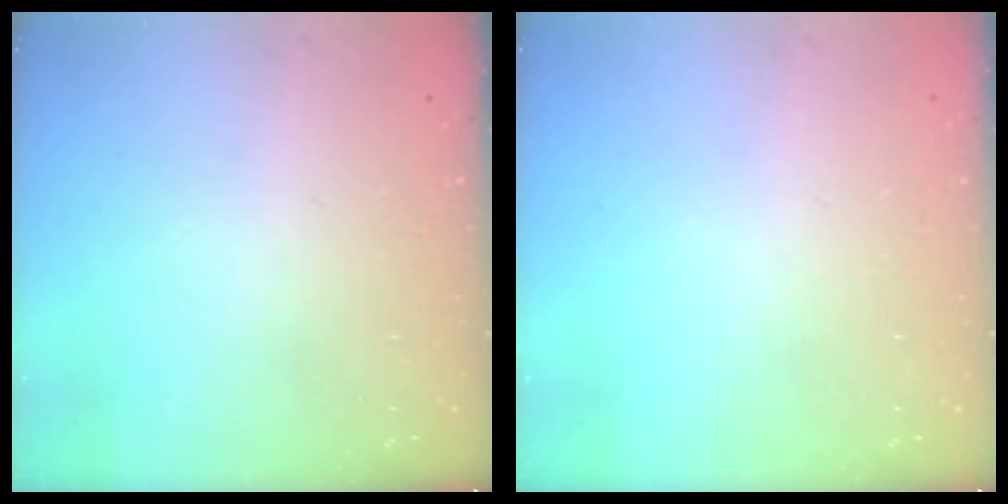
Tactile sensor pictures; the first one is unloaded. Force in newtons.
{"total": 0.0}